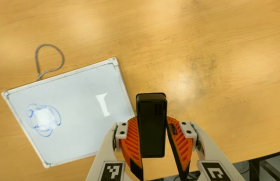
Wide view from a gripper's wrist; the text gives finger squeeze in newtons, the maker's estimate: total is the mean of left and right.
{"total": 5.5, "left": 5.0, "right": 5.9}